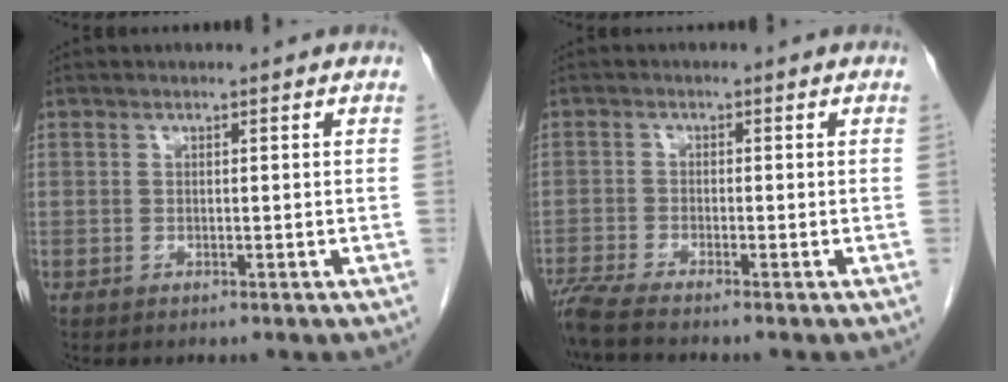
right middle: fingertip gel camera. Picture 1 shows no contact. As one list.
[{"total": 5.3, "force": [-4.7, -0.7, 2.4], "torque": [-0.043, -0.016, -0.085]}]